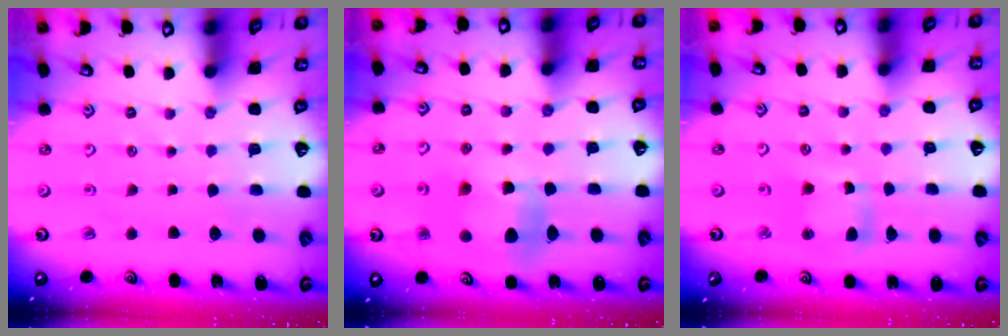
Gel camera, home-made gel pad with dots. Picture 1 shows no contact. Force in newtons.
{"total": 9.7, "press": 9.6, "slide": 1.0}
{"total": 5.1, "press": 5.1, "slide": 0.7}